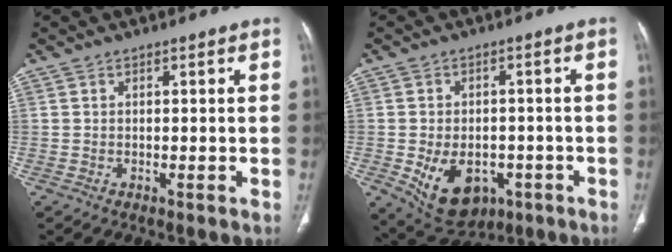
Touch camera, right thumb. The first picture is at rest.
{"total": 12.0, "force": [-4.2, 8.4, 7.5], "torque": [-0.103, 0.012, -0.045]}